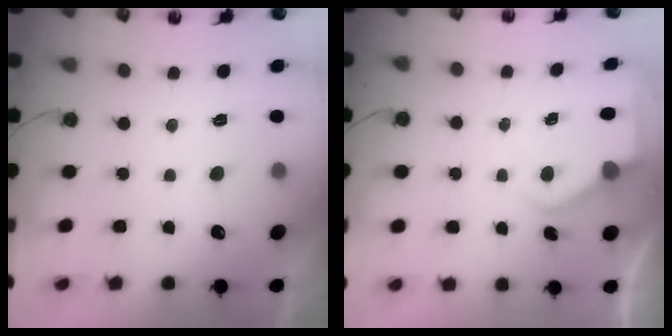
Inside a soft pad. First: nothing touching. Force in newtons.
{"total": 4.3, "press": 4.2, "slide": 0.5}